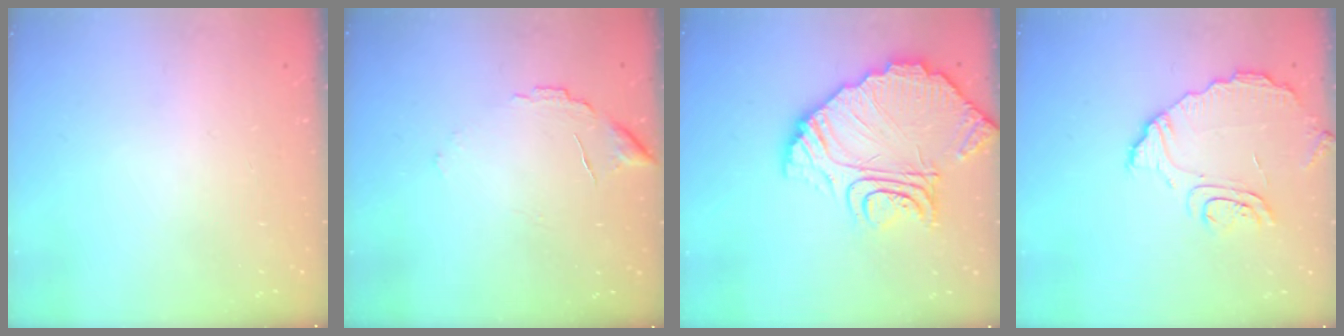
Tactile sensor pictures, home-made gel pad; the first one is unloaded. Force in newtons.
{"total": 9.5, "press": 9.5, "slide": 0.6}
{"total": 18.7, "press": 18.5, "slide": 2.1}
{"total": 9.3, "press": 9.3, "slide": 0.7}